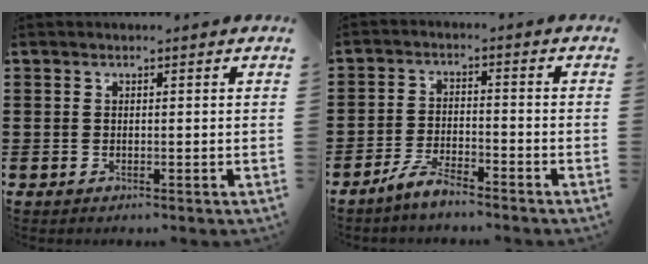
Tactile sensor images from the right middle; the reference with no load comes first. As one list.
[{"total": 4.3, "force": [-3.8, 0.7, 1.9], "torque": [-0.046, 0.003, -0.078]}]